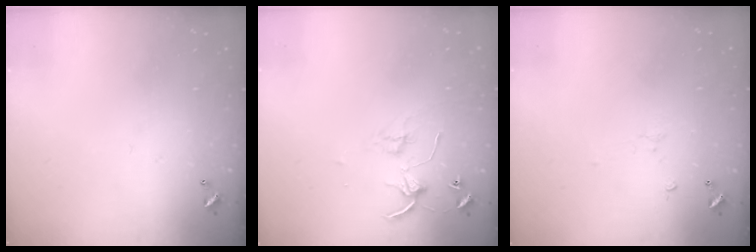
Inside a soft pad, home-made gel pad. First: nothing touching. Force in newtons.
{"total": 3.6, "press": 3.6, "slide": 0.1}
{"total": 1.1, "press": 0.9, "slide": 0.5}